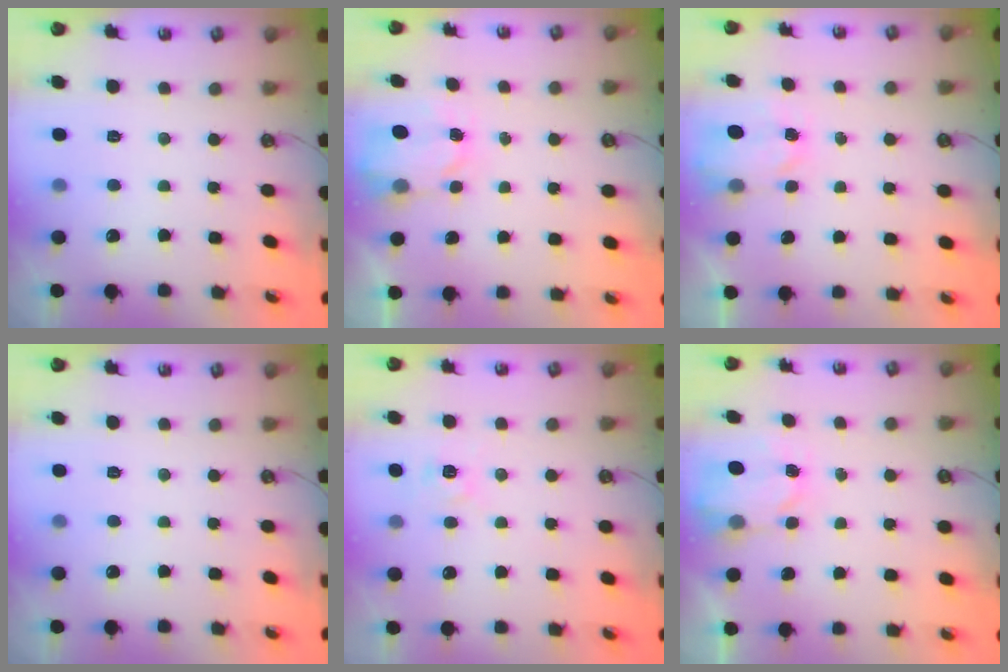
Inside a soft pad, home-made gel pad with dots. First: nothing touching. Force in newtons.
{"total": 2.7, "press": 2.6, "slide": 0.4}
{"total": 2.9, "press": 2.8, "slide": 0.4}
{"total": 0.0}
{"total": 5.4, "press": 5.3, "slide": 0.5}
{"total": 2.7, "press": 2.6, "slide": 0.4}